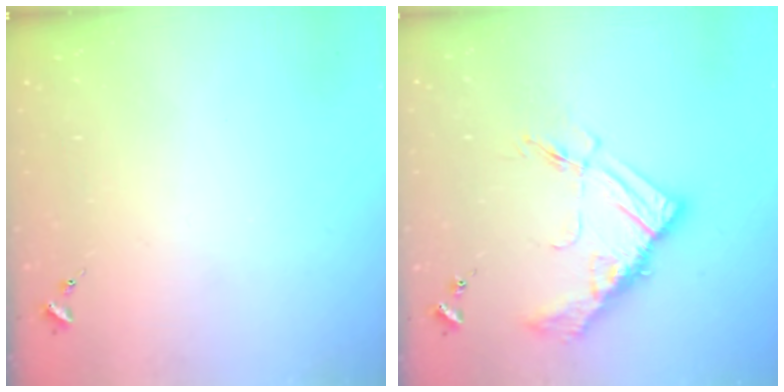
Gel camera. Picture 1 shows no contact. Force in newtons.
{"total": 14.1, "press": 14.0, "slide": 1.1}